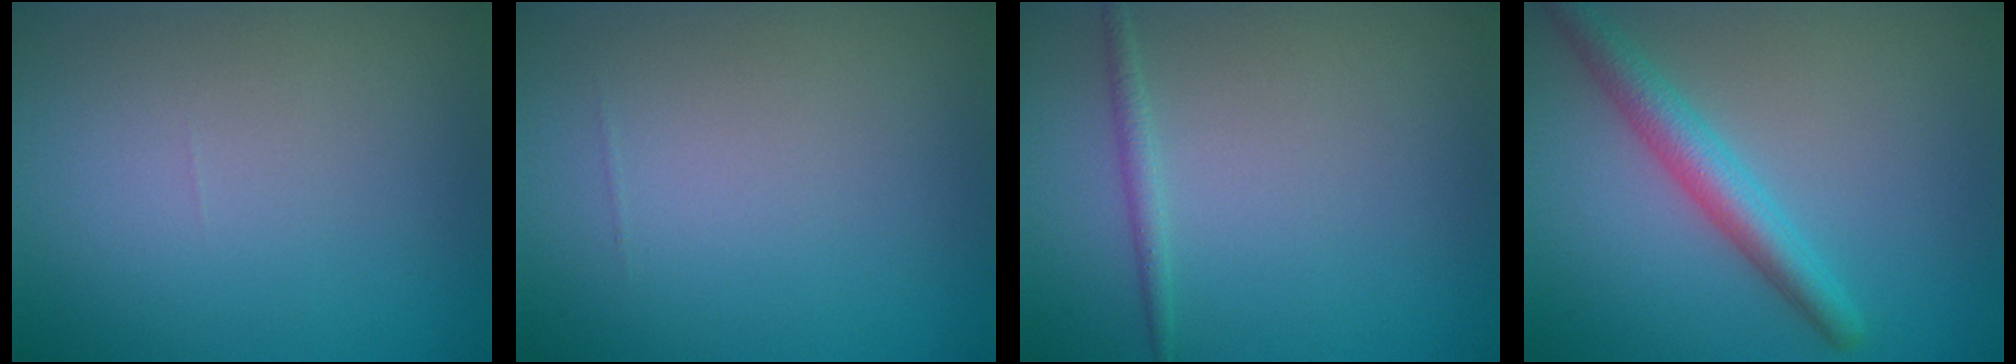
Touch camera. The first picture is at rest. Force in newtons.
{"total": 0.0}
{"total": 1.1, "press": 1.1, "slide": 0.1}
{"total": 3.8, "press": 3.8, "slide": 0.1}